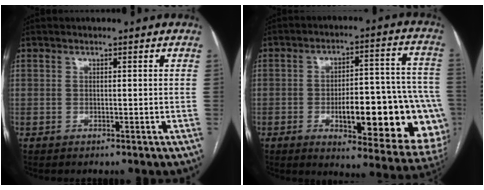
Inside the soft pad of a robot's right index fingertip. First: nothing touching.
{"total": 23.7, "force": [-6.4, 6.5, 21.8], "torque": [-0.200, 0.023, -0.064]}